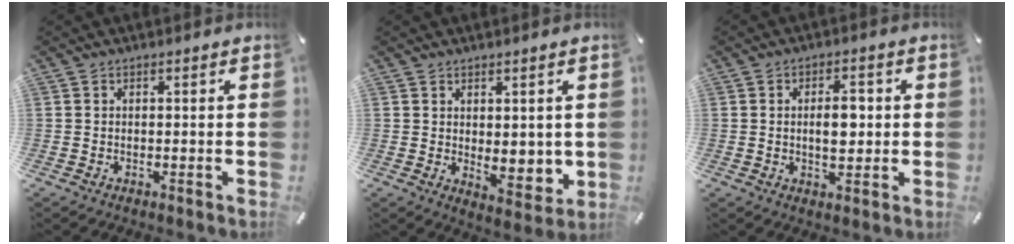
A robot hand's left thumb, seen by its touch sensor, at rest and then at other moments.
{"total": 5.4, "force": [1.4, 3.6, 3.8], "torque": [-0.029, -0.015, 0.026]}
{"total": 6.7, "force": [0.2, 3.6, 5.7], "torque": [-0.090, -0.001, -0.004]}